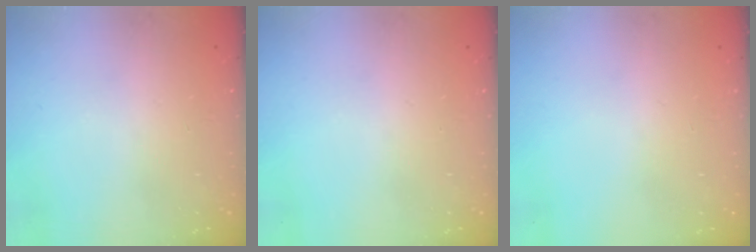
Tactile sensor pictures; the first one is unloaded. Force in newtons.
{"total": 0.0}
{"total": 0.0}